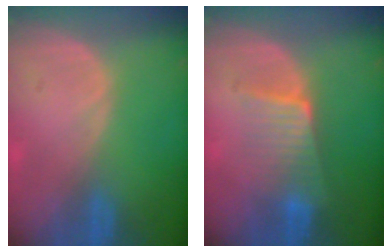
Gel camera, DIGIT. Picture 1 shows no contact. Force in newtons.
{"total": 6.4, "press": 5.8, "slide": 2.9}